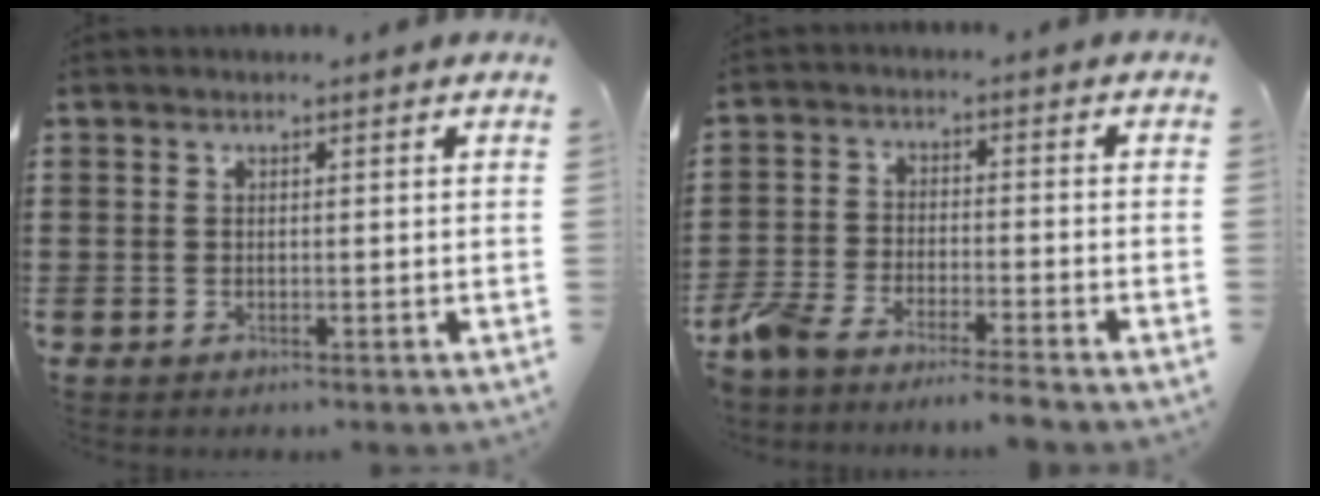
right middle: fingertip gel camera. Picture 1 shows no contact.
{"total": 5.1, "force": [-4.8, 0.1, 1.7], "torque": [-0.065, -0.016, -0.102]}